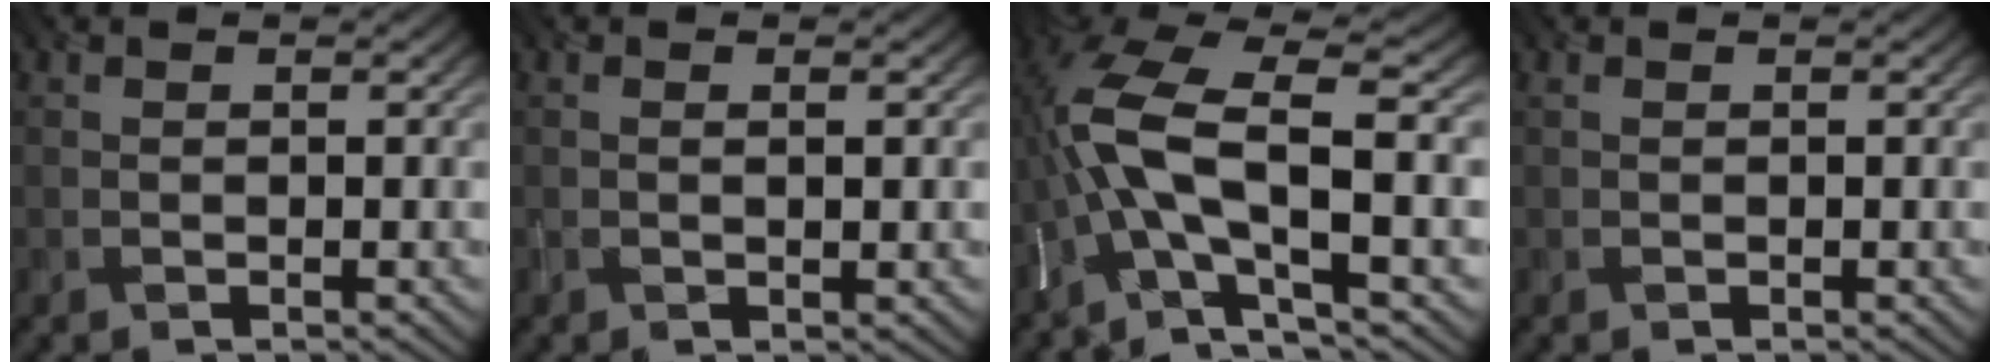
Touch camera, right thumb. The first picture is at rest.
{"total": 1.1, "force": [0.1, 0.1, 1.1], "torque": [-0.021, 0.003, 0.001]}
{"total": 12.0, "force": [-2.0, 3.8, 11.2], "torque": [-0.242, 0.012, -0.050]}
{"total": 0.0}